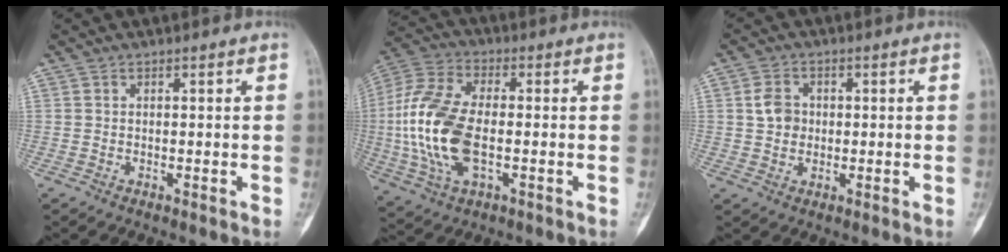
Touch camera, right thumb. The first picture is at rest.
{"total": 17.6, "force": [-1.7, 9.1, 15.0], "torque": [-0.330, 0.008, -0.032]}
{"total": 4.5, "force": [0.4, 3.7, 2.5], "torque": [-0.030, 0.002, 0.004]}